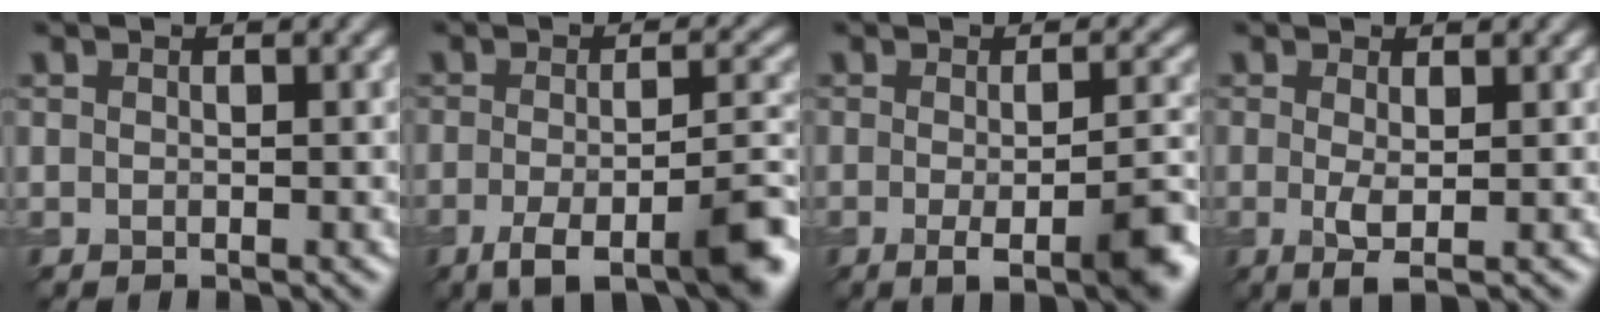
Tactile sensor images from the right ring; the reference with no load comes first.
{"total": 7.5, "force": [-3.7, 2.0, 6.2], "torque": [-0.095, -0.003, -0.064]}
{"total": 6.4, "force": [-1.7, 1.7, 5.9], "torque": [-0.081, -0.009, -0.025]}
{"total": 1.9, "force": [0.0, 0.2, 1.8], "torque": [-0.037, -0.008, -0.001]}